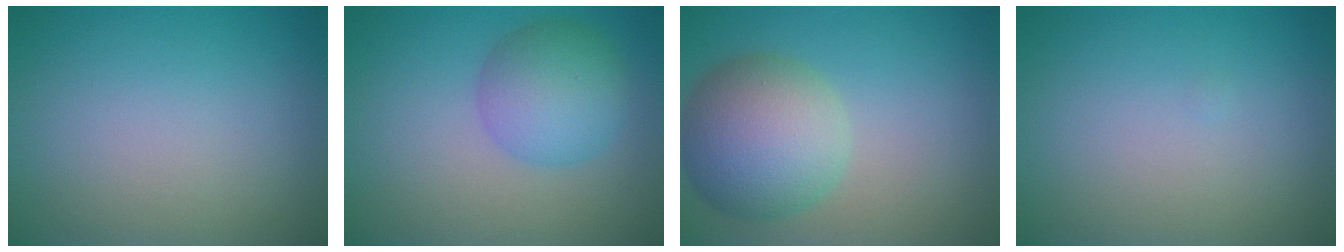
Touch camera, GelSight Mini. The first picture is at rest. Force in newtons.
{"total": 4.9, "press": 4.9, "slide": 0.1}
{"total": 7.7, "press": 7.7, "slide": 0.3}
{"total": 0.0}